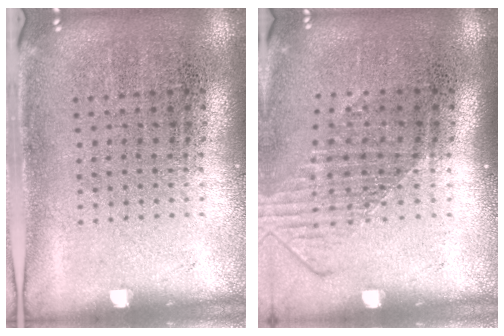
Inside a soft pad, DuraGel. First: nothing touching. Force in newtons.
{"total": 1.6, "press": 1.2, "slide": 1.0}